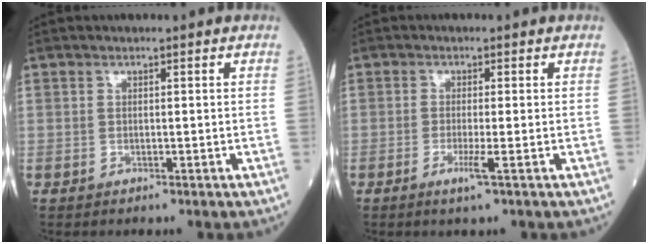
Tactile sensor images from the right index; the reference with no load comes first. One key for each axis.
{"total": 2.4, "fx": -1.1, "fy": -0.4, "fz": 2.1, "tx": -0.041, "ty": -0.006, "tz": -0.024}